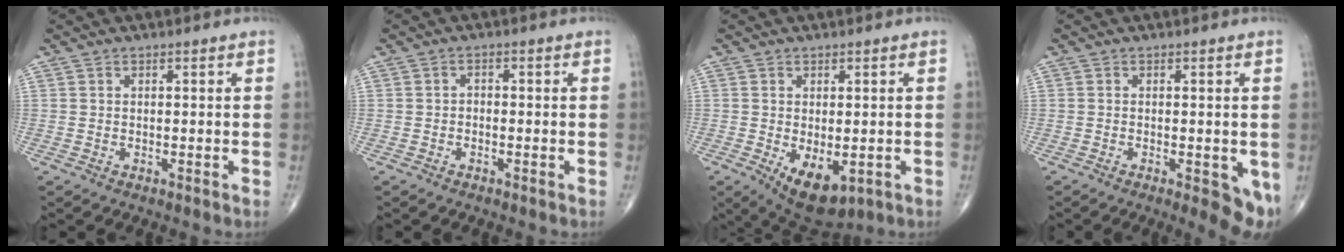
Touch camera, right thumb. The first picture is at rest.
{"total": 0.9, "force": [-0.6, 0.6, 0.5], "torque": [-0.001, 0.008, -0.014]}
{"total": 8.5, "force": [-2.6, 4.4, 6.8], "torque": [-0.093, -0.012, -0.024]}
{"total": 6.5, "force": [-1.7, 2.0, 5.9], "torque": [-0.071, -0.018, -0.023]}